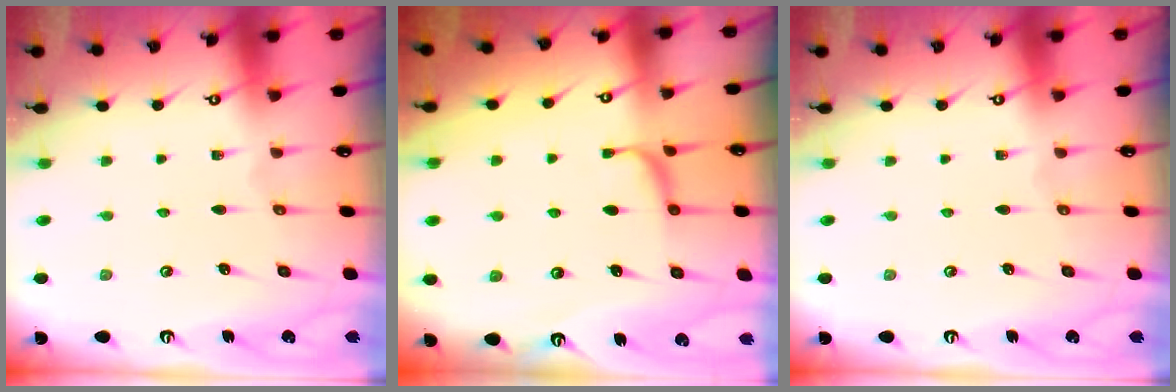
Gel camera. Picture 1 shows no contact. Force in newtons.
{"total": 1.7, "press": 1.6, "slide": 0.5}
{"total": 0.0}